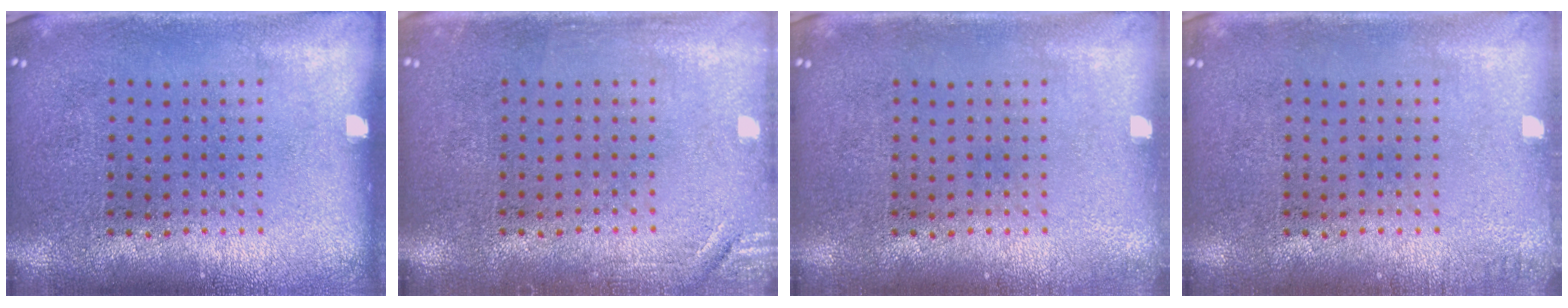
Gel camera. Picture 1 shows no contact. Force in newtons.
{"total": 1.5, "press": 1.5, "slide": 0.3}
{"total": 0.6, "press": 0.6, "slide": 0.1}
{"total": 0.8, "press": 0.8, "slide": 0.0}